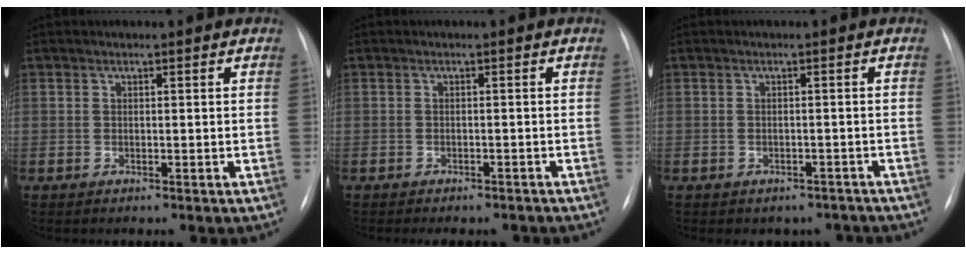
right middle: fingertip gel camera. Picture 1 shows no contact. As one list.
[{"total": 6.6, "force": [-5.8, 2.4, 2.2], "torque": [-0.021, 0.004, -0.063]}, {"total": 4.8, "force": [-4.0, 2.6, 0.3], "torque": [0.006, 0.020, -0.043]}]